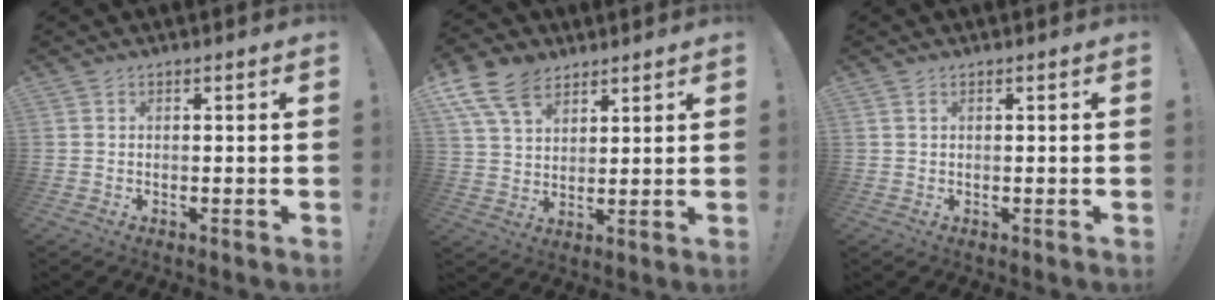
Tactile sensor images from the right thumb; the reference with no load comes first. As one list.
[{"total": 12.9, "force": [7.9, 7.9, 6.4], "torque": [-0.115, -0.034, 0.155]}, {"total": 0.7, "force": [0.3, 0.2, 0.6], "torque": [-0.016, 0.003, 0.006]}]